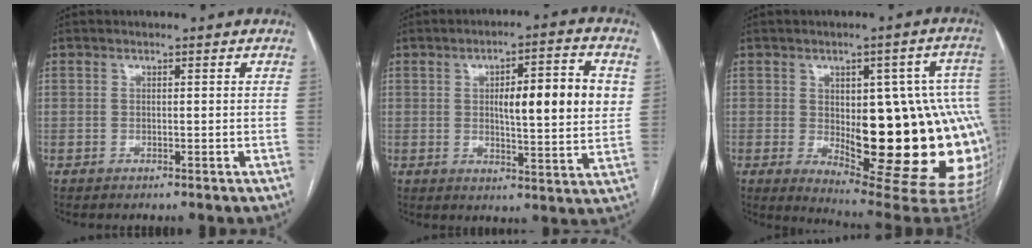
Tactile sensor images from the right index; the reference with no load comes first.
{"total": 12.5, "force": [2.5, 2.2, 12.0], "torque": [-0.170, 0.013, 0.035]}
{"total": 24.4, "force": [-2.6, 7.2, 23.2], "torque": [-0.216, 0.015, -0.009]}